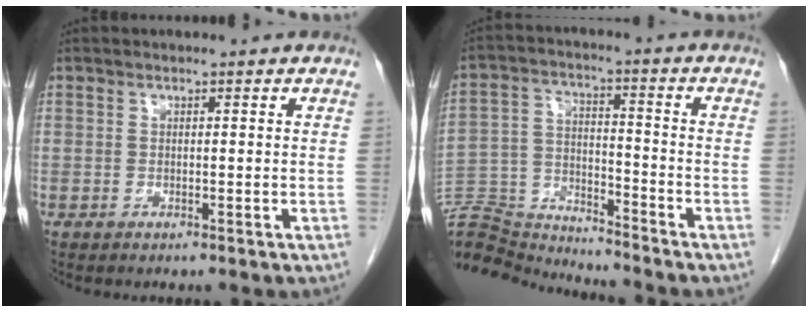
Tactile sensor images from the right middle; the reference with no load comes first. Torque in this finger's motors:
{"motor_torque": [0.18, -1.89, 0.73, 0.19]}